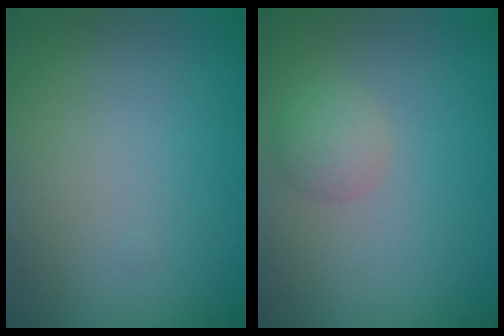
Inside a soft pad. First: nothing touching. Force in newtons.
{"total": 1.9, "press": 1.9, "slide": 0.1}